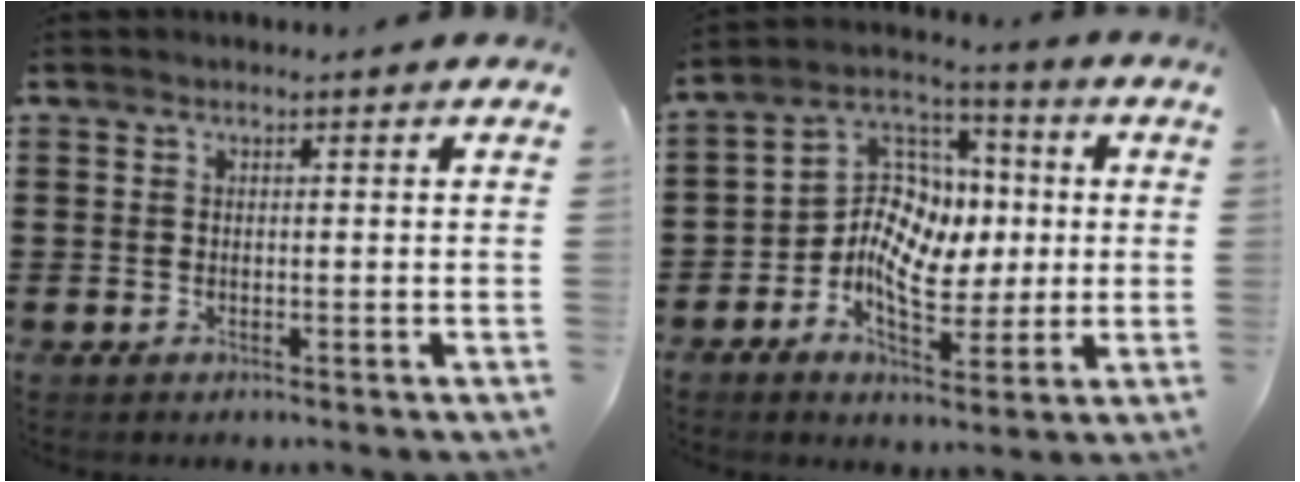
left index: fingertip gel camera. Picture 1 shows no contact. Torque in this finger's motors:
{"motor_torque": [1.37, 0.77, 1.05, 0.21]}